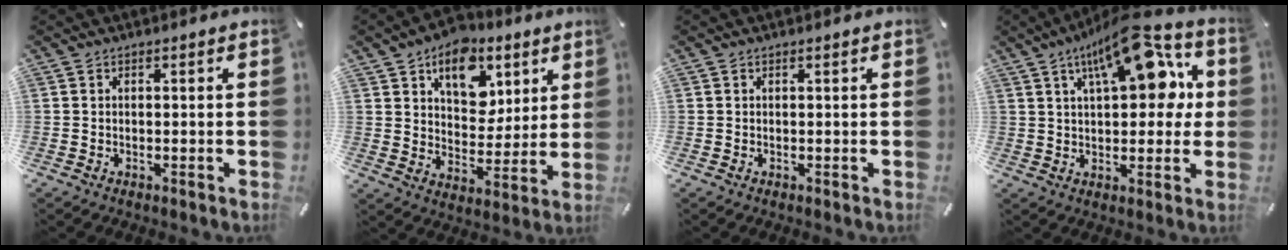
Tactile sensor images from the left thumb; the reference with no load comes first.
{"total": 13.2, "force": [7.3, 9.1, 6.2], "torque": [-0.090, -0.037, 0.131]}
{"total": 0.0}
{"total": 16.9, "force": [8.1, 7.6, 12.7], "torque": [-0.188, -0.026, 0.133]}